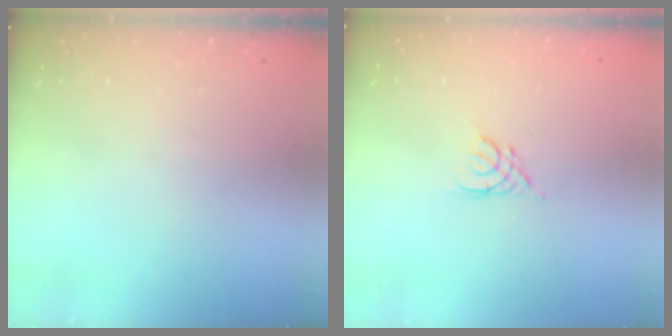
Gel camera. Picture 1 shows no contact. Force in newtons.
{"total": 3.6, "press": 3.5, "slide": 0.7}